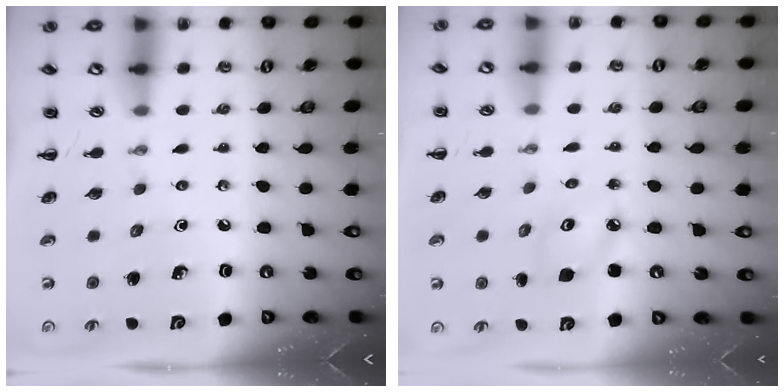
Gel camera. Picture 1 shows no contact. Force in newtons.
{"total": 3.5, "press": 3.4, "slide": 0.5}